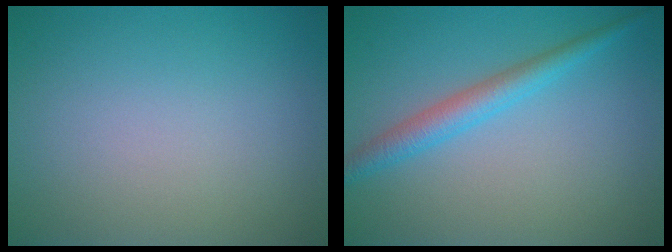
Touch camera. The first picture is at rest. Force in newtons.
{"total": 2.9, "press": 2.9, "slide": 0.2}